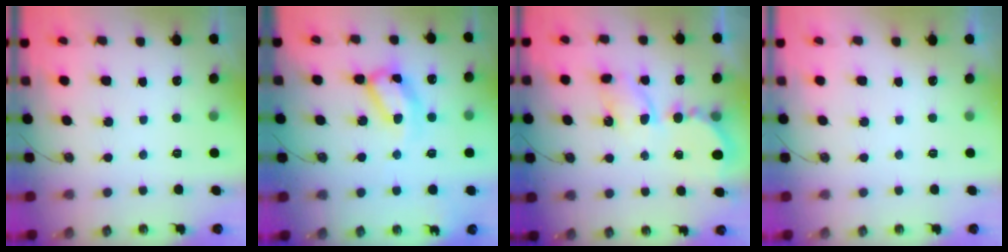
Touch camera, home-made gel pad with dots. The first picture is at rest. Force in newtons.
{"total": 14.8, "press": 14.8, "slide": 1.1}
{"total": 7.6, "press": 7.5, "slide": 0.6}
{"total": 0.0}